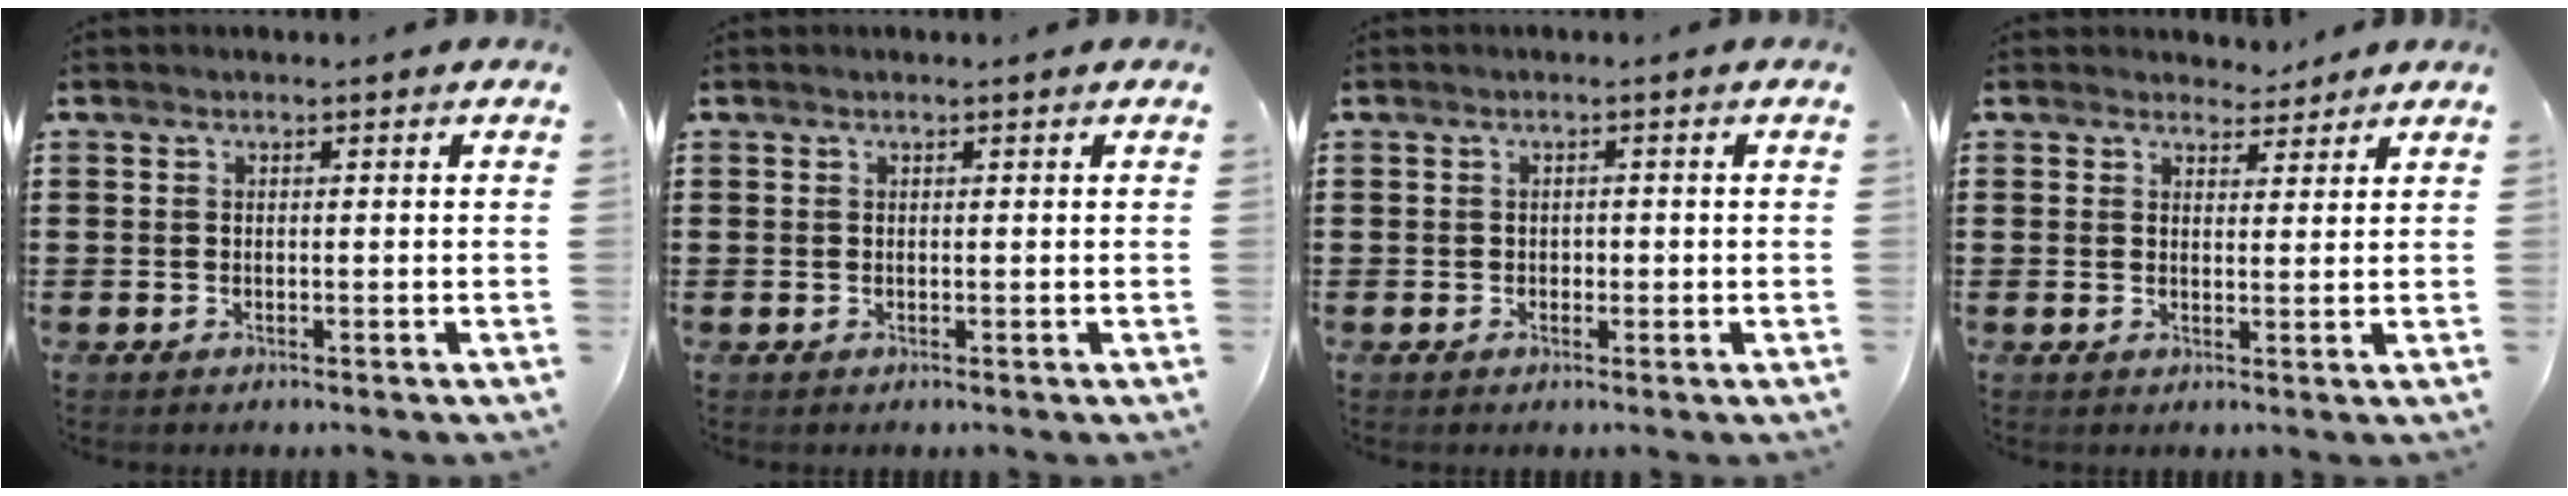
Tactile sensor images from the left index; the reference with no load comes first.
{"total": 0.0}
{"total": 0.7, "force": [0.0, 0.6, 0.4], "torque": [-0.010, 0.004, 0.000]}
{"total": 3.0, "force": [2.8, 1.1, 0.3], "torque": [-0.006, -0.006, 0.051]}